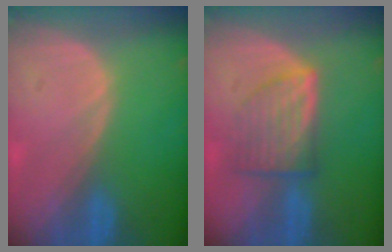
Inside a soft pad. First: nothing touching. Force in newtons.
{"total": 6.6, "press": 6.1, "slide": 2.5}